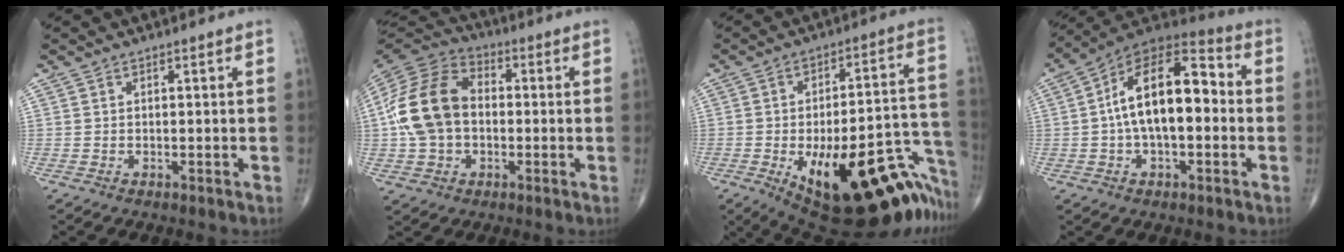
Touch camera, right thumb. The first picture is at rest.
{"total": 17.2, "force": [-0.2, 12.4, 12.0], "torque": [-0.234, 0.030, -0.011]}
{"total": 32.4, "force": [-15.2, 12.2, 25.8], "torque": [-0.255, 0.065, -0.192]}
{"total": 17.5, "force": [0.2, 8.9, 15.1], "torque": [-0.240, 0.045, -0.010]}